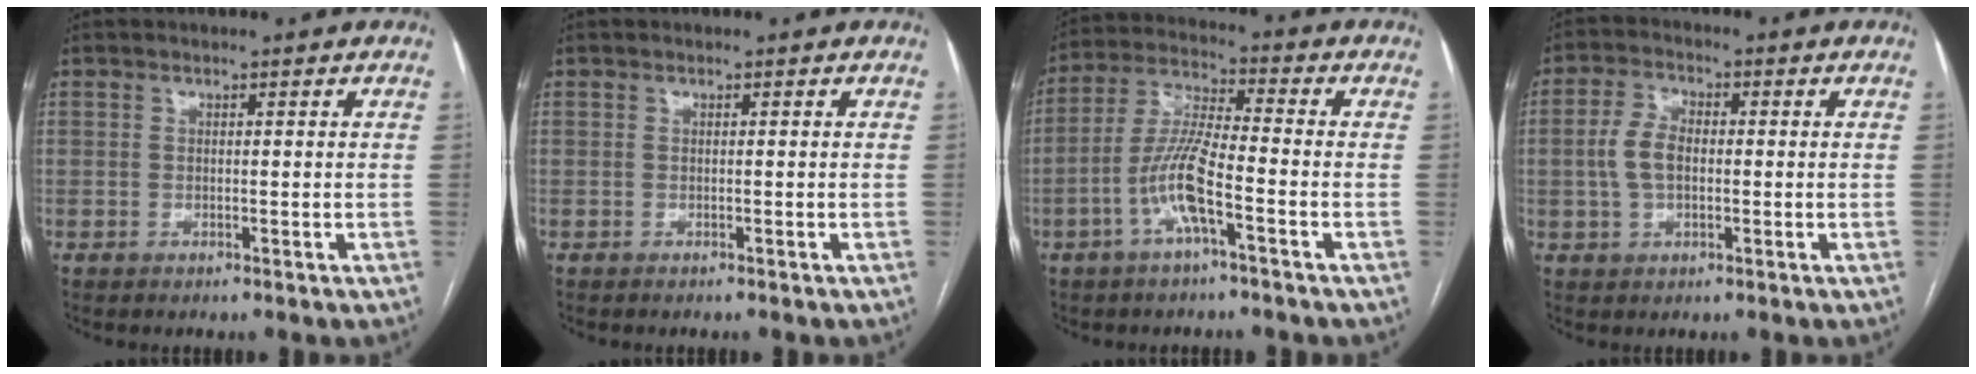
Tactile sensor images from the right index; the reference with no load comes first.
{"total": 0.7, "force": [-0.7, 0.1, 0.3], "torque": [-0.005, -0.002, -0.010]}
{"total": 9.1, "force": [-3.5, 1.1, 8.4], "torque": [-0.177, 0.006, -0.073]}
{"total": 5.7, "force": [-0.2, 3.3, 4.6], "torque": [-0.104, 0.014, -0.005]}